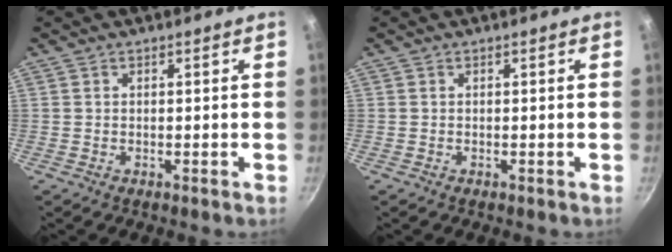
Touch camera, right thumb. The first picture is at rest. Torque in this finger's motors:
{"motor_torque": [-0.64, -0.54, -0.24, 0.57, -0.04]}